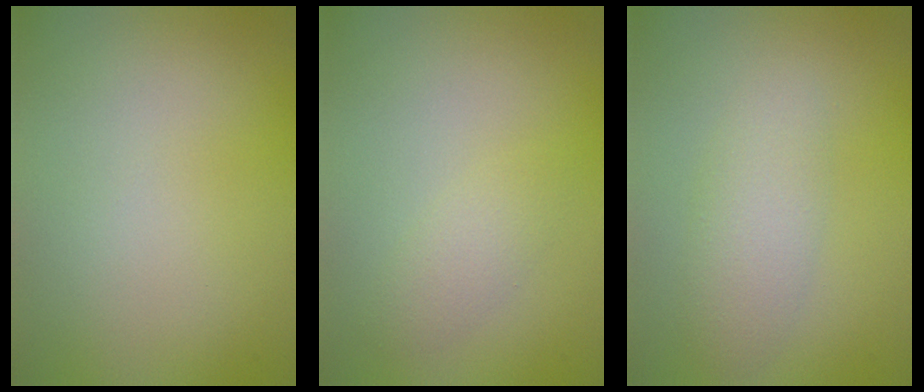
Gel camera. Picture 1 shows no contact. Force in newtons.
{"total": 1.5, "press": 1.5, "slide": 0.1}
{"total": 2.7, "press": 2.7, "slide": 0.0}